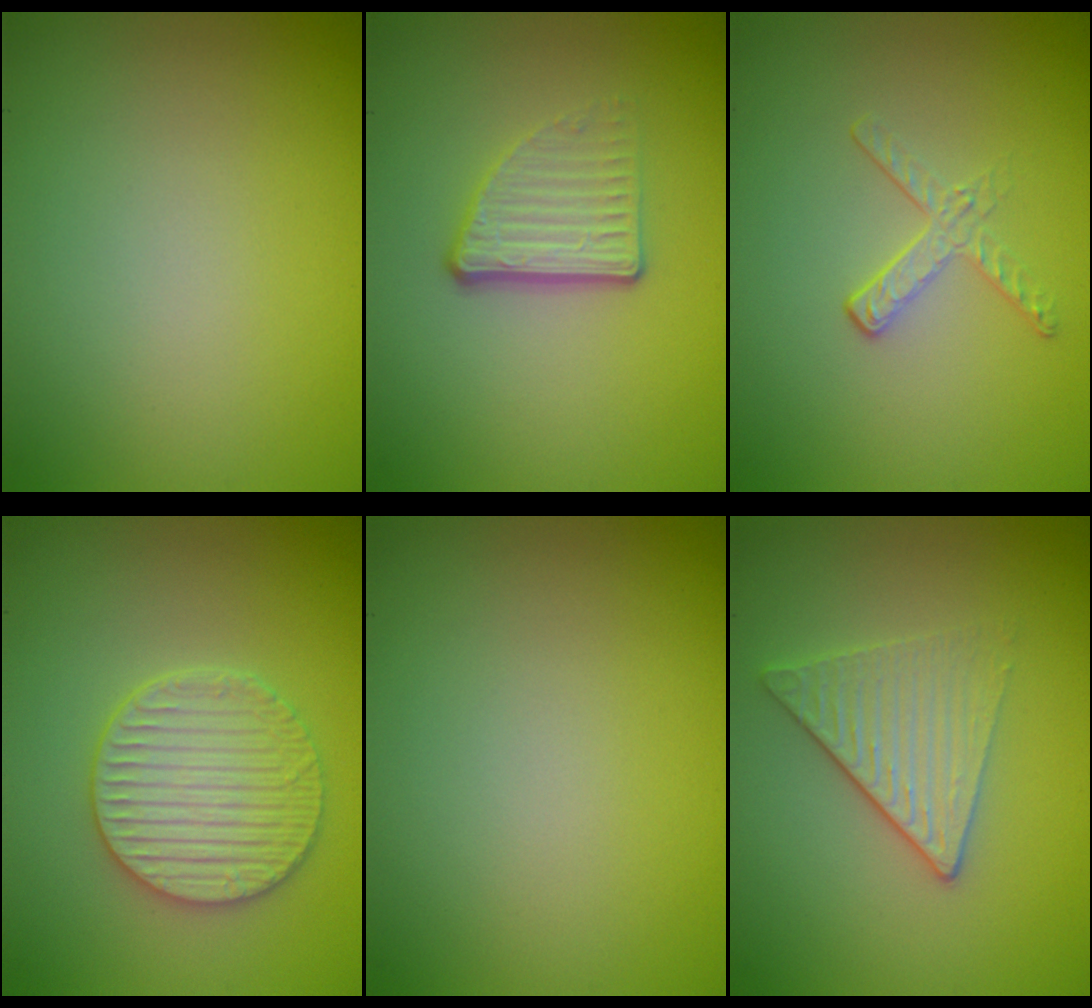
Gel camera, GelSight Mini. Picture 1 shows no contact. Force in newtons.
{"total": 3.5, "press": 2.5, "slide": 2.5}
{"total": 1.7, "press": 0.7, "slide": 1.5}
{"total": 4.1, "press": 3.8, "slide": 1.4}
{"total": 0.0}
{"total": 3.2, "press": 2.8, "slide": 1.6}